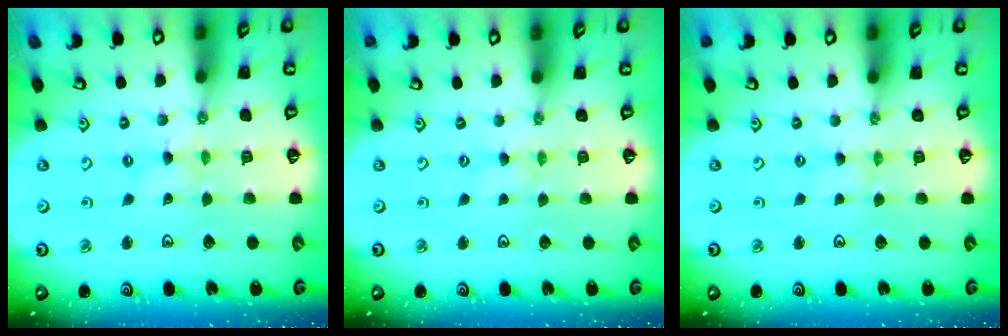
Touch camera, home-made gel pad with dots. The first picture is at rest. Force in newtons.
{"total": 0.0}
{"total": 0.0}